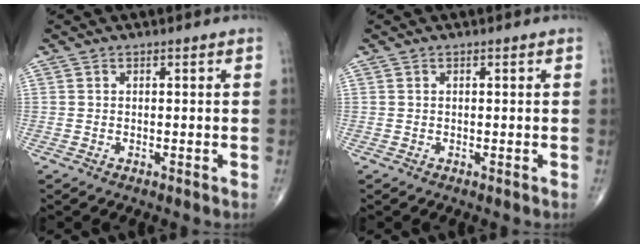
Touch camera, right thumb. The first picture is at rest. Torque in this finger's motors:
{"motor_torque": [0.00, 0.00, 0.01, 0.01, 0.00]}